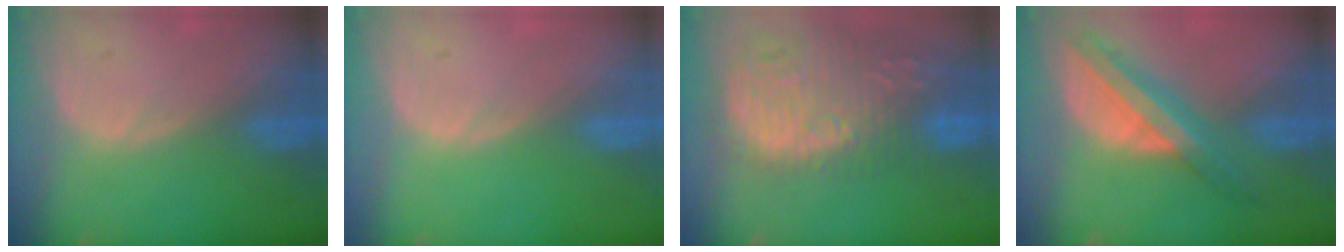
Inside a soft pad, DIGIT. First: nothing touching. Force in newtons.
{"total": 0.0}
{"total": 16.0, "press": 13.2, "slide": 9.0}
{"total": 8.2, "press": 6.9, "slide": 4.4}